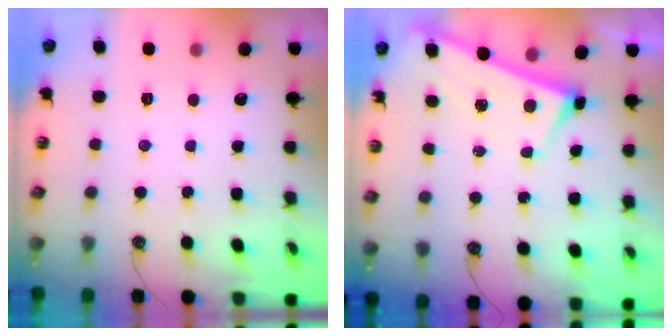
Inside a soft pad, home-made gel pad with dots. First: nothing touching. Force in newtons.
{"total": 2.9, "press": 2.9, "slide": 0.1}